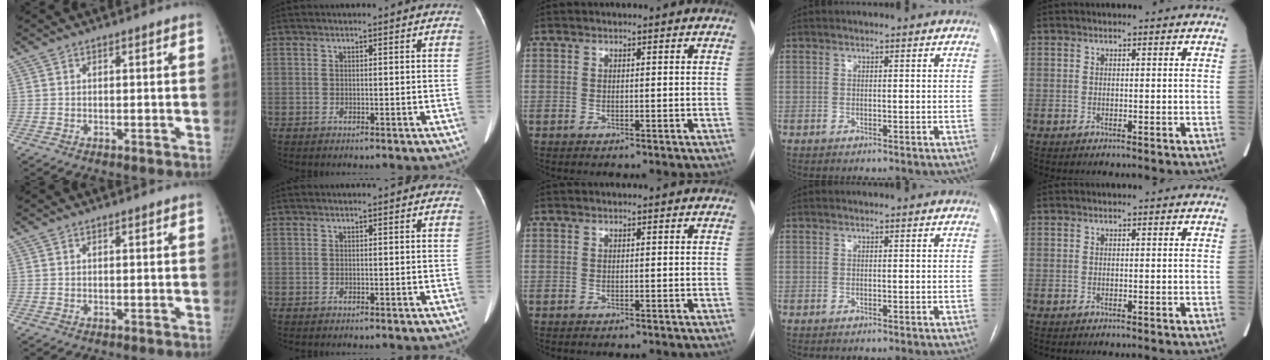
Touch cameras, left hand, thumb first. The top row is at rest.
{}